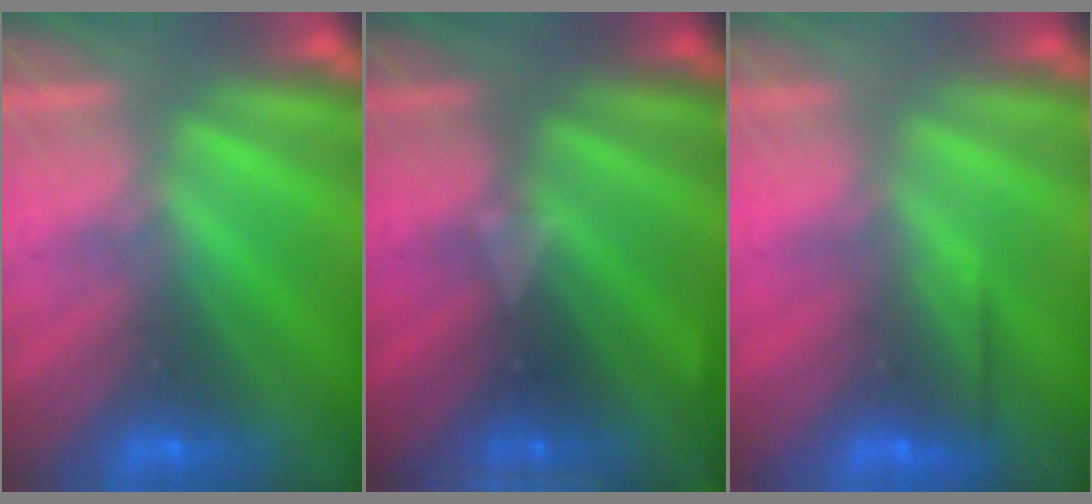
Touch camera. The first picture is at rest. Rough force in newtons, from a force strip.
{"total": 3.2}
{"total": 2.6}